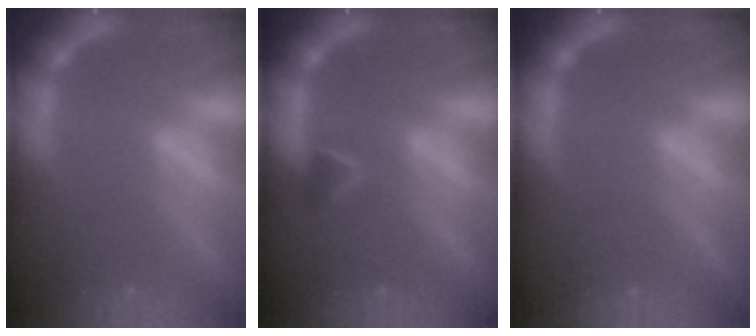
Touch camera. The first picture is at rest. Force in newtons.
{"total": 1.9}
{"total": 0.0}